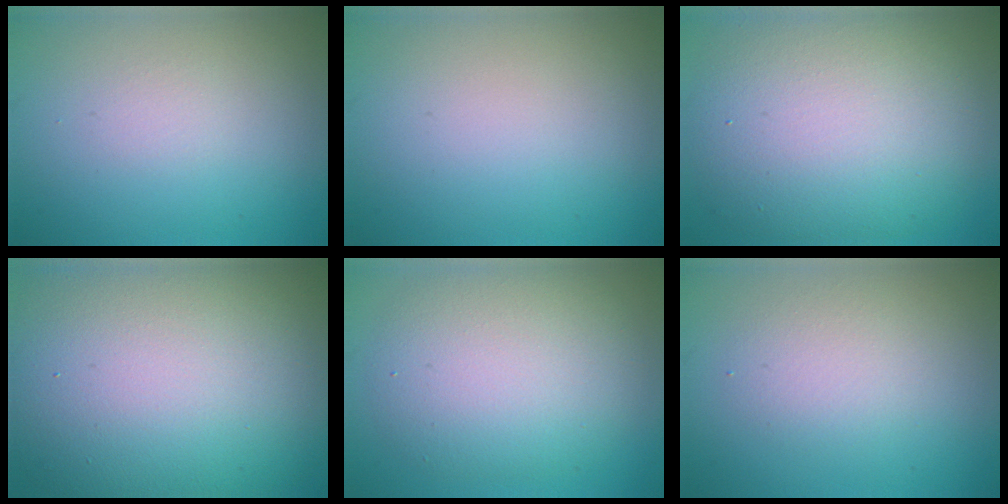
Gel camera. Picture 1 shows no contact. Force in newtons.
{"total": 0.0}
{"total": 11.3, "press": 11.3, "slide": 0.7}
{"total": 17.4, "press": 17.3, "slide": 1.0}
{"total": 6.6, "press": 6.6, "slide": 0.5}
{"total": 2.2, "press": 2.2, "slide": 0.1}